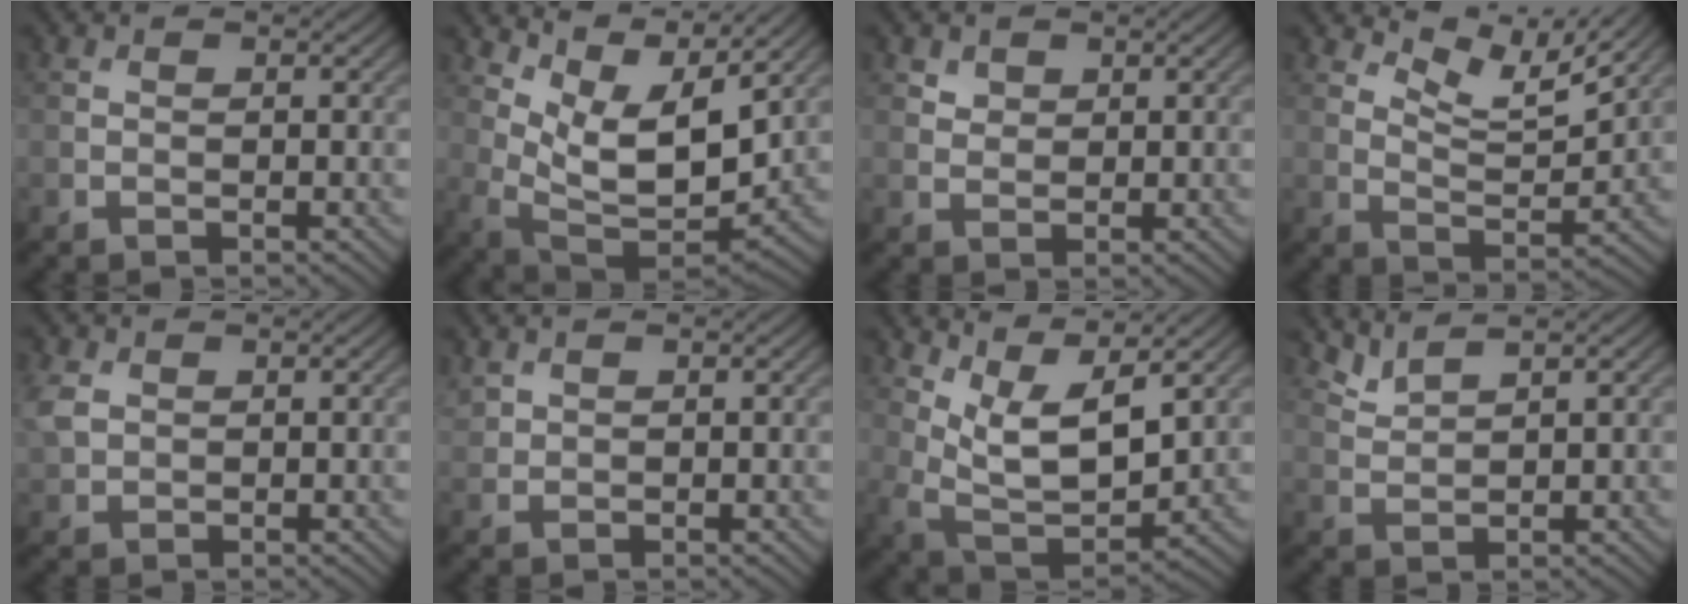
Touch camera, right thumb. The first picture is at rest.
{"total": 10.5, "force": [6.1, 4.2, 7.5], "torque": [-0.175, -0.002, 0.117]}
{"total": 1.6, "force": [1.1, 1.1, 0.4], "torque": [-0.011, -0.003, 0.021]}
{"total": 6.6, "force": [5.3, 1.6, 3.7], "torque": [-0.081, -0.003, 0.096]}
{"total": 3.4, "force": [0.9, 2.6, 2.0], "torque": [-0.067, 0.006, 0.018]}
{"total": 1.3, "force": [1.0, 0.7, 0.4], "torque": [-0.016, 0.003, 0.027]}
{"total": 9.0, "force": [4.7, 3.7, 6.8], "torque": [-0.157, -0.003, 0.092]}
{"total": 2.5, "force": [2.3, 0.2, 0.9], "torque": [-0.029, 0.000, 0.058]}